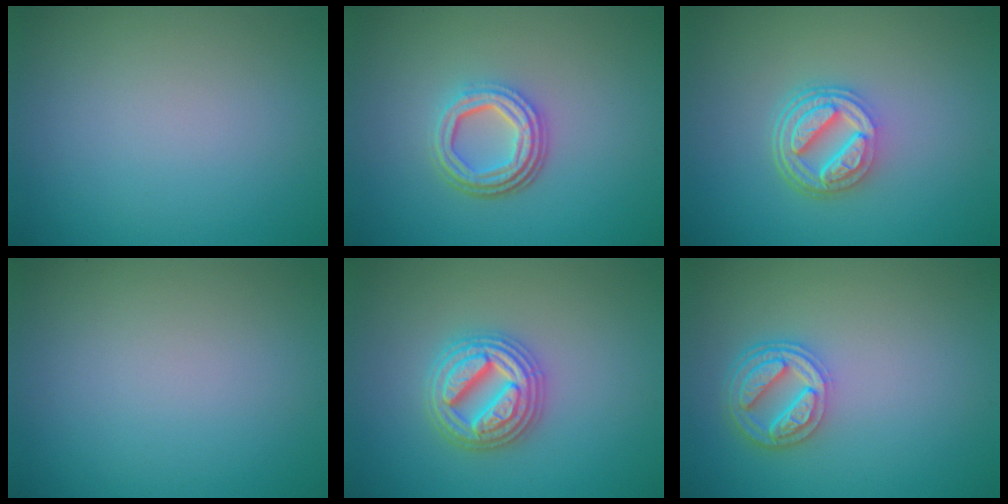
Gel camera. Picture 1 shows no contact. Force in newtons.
{"total": 4.6, "press": 3.3, "slide": 3.1}
{"total": 5.2, "press": 3.9, "slide": 3.5}
{"total": 0.0}
{"total": 4.9, "press": 4.8, "slide": 0.8}
{"total": 4.5, "press": 3.5, "slide": 2.8}